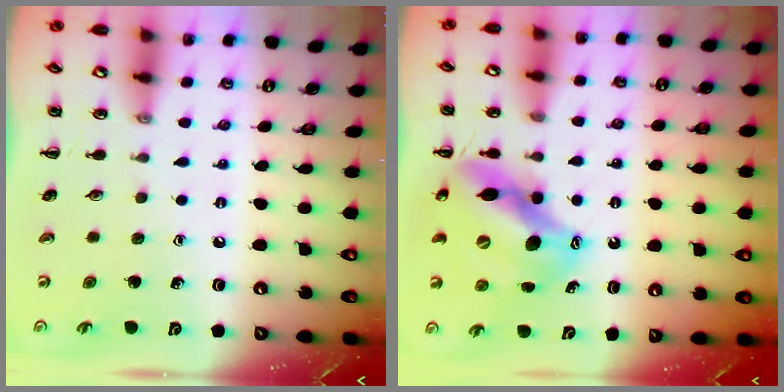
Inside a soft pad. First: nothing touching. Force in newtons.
{"total": 13.6, "press": 13.1, "slide": 3.6}